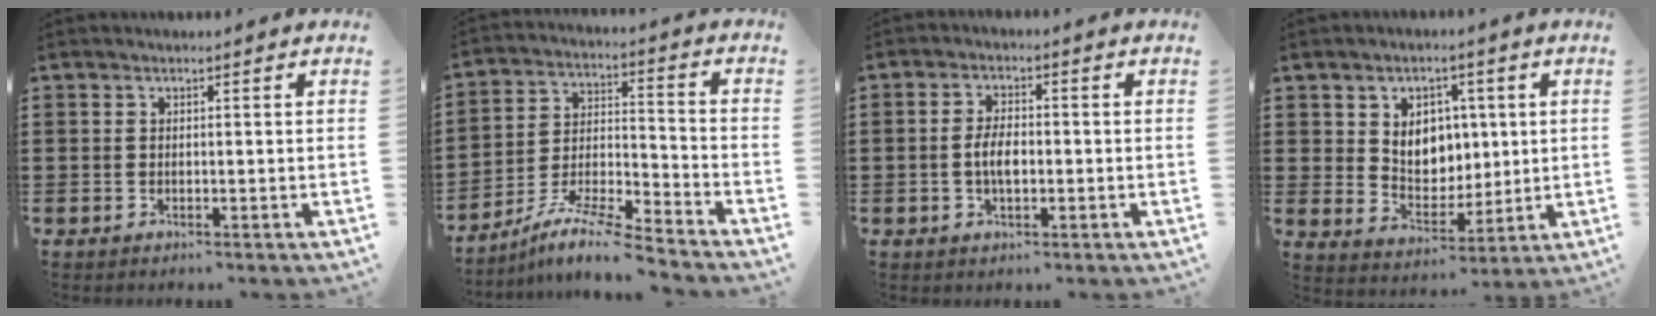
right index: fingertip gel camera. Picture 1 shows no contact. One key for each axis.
{"total": 8.6, "fx": -7.8, "fy": 0.0, "fz": 3.5, "tx": -0.073, "ty": 0.001, "tz": -0.156}
{"total": 4.2, "fx": -0.6, "fy": 1.8, "fz": 3.7, "tx": -0.083, "ty": -0.002, "tz": -0.015}
{"total": 6.1, "fx": 1.9, "fy": 5.3, "fz": 2.4, "tx": -0.047, "ty": 0.002, "tz": 0.029}